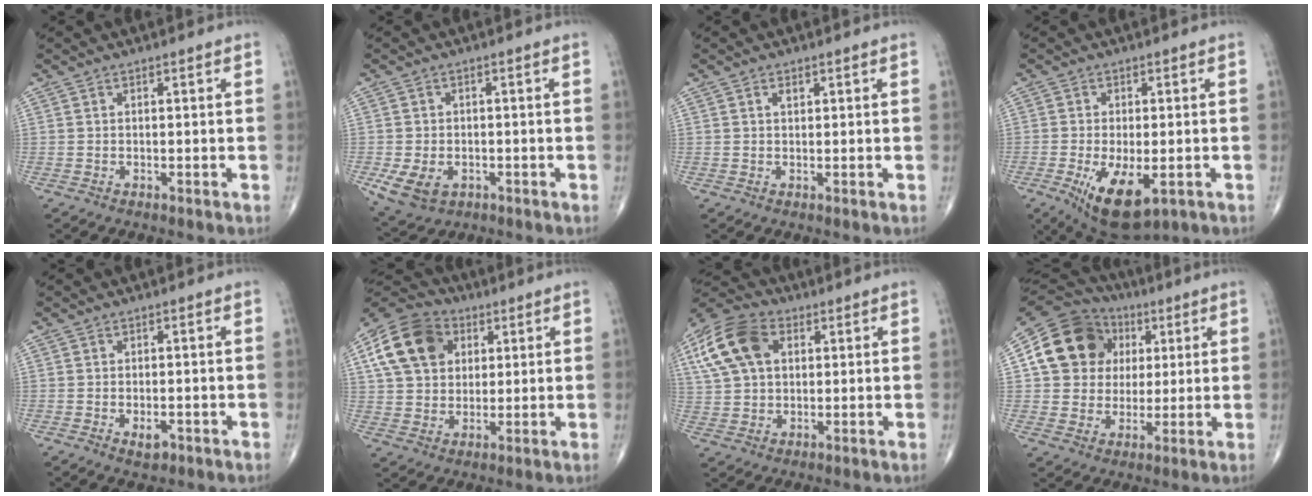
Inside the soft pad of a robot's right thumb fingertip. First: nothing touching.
{"total": 7.1, "force": [-2.3, 5.1, 4.3], "torque": [-0.080, 0.003, -0.028]}
{"total": 1.2, "force": [0.6, 0.7, 0.8], "torque": [-0.009, -0.002, 0.008]}
{"total": 10.9, "force": [-3.9, 5.0, 8.9], "torque": [-0.147, -0.015, -0.052]}
{"total": 2.5, "force": [-1.0, 1.3, 1.8], "torque": [-0.022, 0.002, -0.012]}
{"total": 15.0, "force": [4.9, 11.4, 8.4], "torque": [-0.141, 0.003, 0.080]}
{"total": 14.8, "force": [4.7, 9.8, 10.1], "torque": [-0.201, 0.010, 0.082]}
{"total": 16.8, "force": [4.3, 14.4, 7.5], "torque": [-0.109, 0.017, 0.076]}